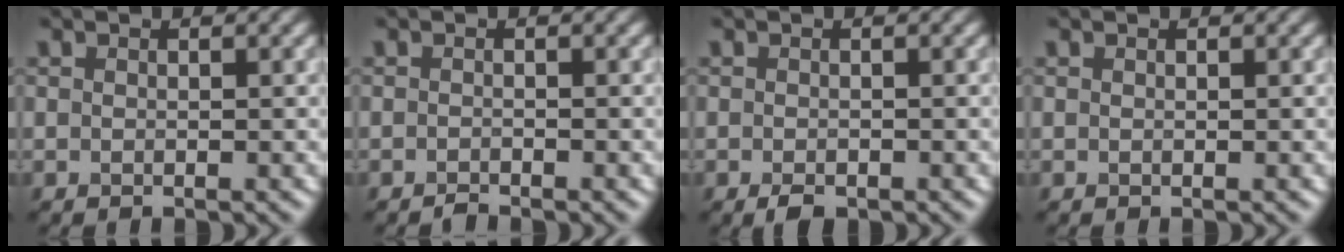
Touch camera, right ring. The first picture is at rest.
{"total": 0.7, "force": [-0.7, 0.1, 0.2], "torque": [-0.002, 0.002, -0.016]}
{"total": 1.6, "force": [-1.0, 0.7, 0.9], "torque": [-0.017, -0.004, -0.018]}
{"total": 0.0}